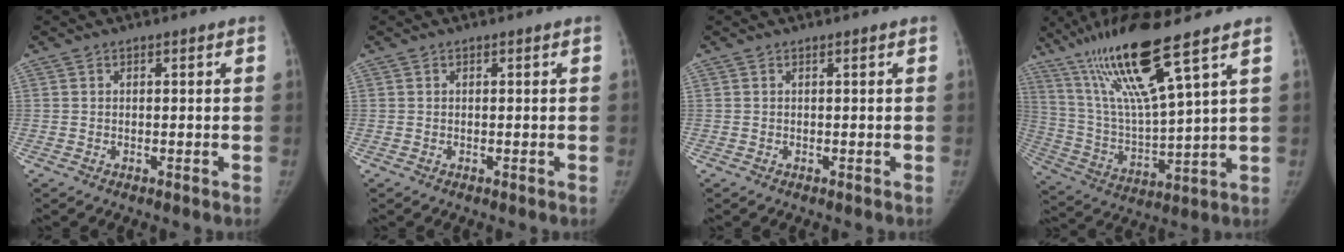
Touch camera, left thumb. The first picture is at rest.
{"total": 0.0}
{"total": 0.0}
{"total": 18.4, "force": [11.5, 1.4, 14.3], "torque": [-0.275, -0.051, 0.221]}